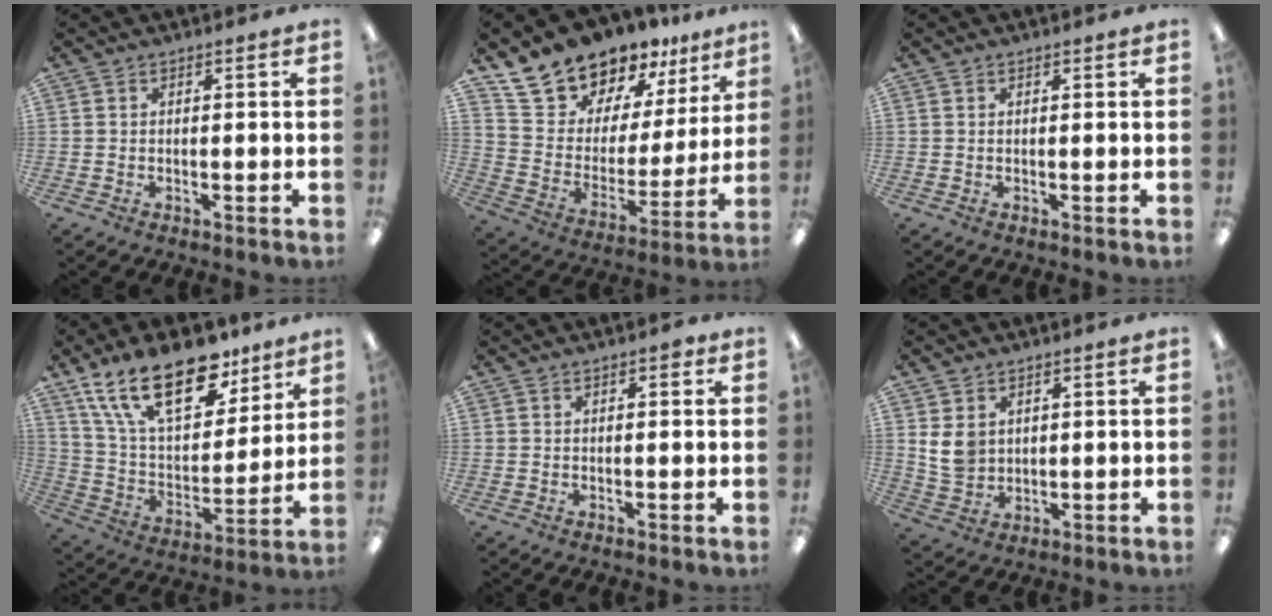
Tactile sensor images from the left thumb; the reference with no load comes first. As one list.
[{"total": 17.2, "force": [15.5, 7.2, 2.3], "torque": [-0.069, -0.134, 0.289]}, {"total": 0.0}, {"total": 23.2, "force": [14.9, 11.0, 13.9], "torque": [-0.250, -0.073, 0.264]}, {"total": 1.6, "force": [0.8, 0.8, 1.1], "torque": [-0.007, -0.002, 0.010]}, {"total": 6.3, "force": [2.3, 5.1, 2.8], "torque": [-0.054, 0.000, 0.043]}]